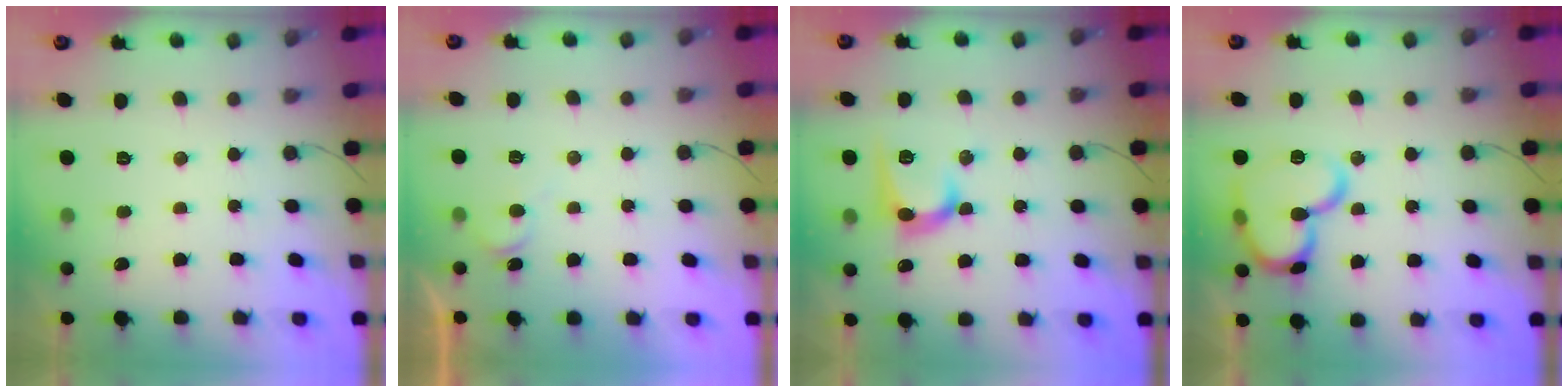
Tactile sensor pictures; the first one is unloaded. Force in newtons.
{"total": 5.9, "press": 5.9, "slide": 0.6}
{"total": 10.7, "press": 10.7, "slide": 0.6}
{"total": 16.0, "press": 15.9, "slide": 1.3}